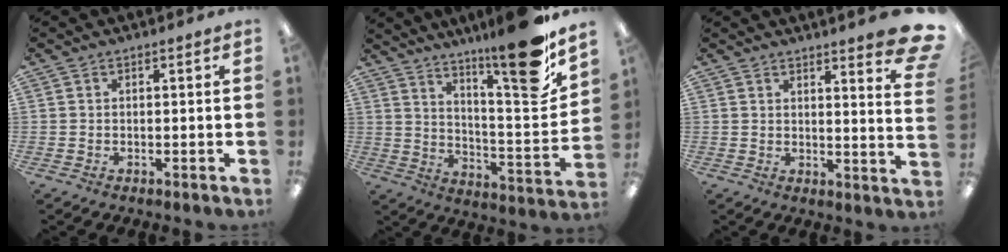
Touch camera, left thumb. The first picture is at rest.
{"total": 18.2, "force": [13.5, 2.4, 11.9], "torque": [-0.173, -0.105, 0.212]}
{"total": 7.0, "force": [5.3, 0.8, 4.5], "torque": [-0.053, -0.047, 0.086]}